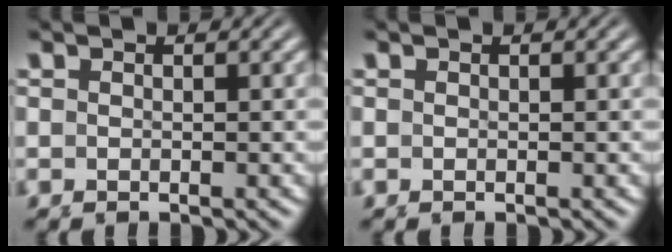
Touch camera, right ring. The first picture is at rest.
{"total": 0.0}